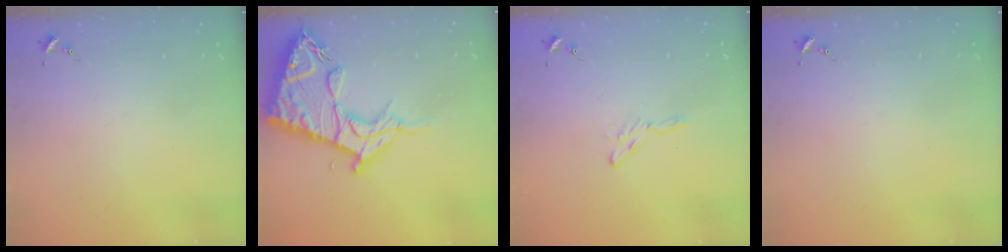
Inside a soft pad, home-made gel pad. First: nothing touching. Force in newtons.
{"total": 19.5, "press": 19.4, "slide": 1.8}
{"total": 2.9, "press": 2.9, "slide": 0.3}
{"total": 0.0}